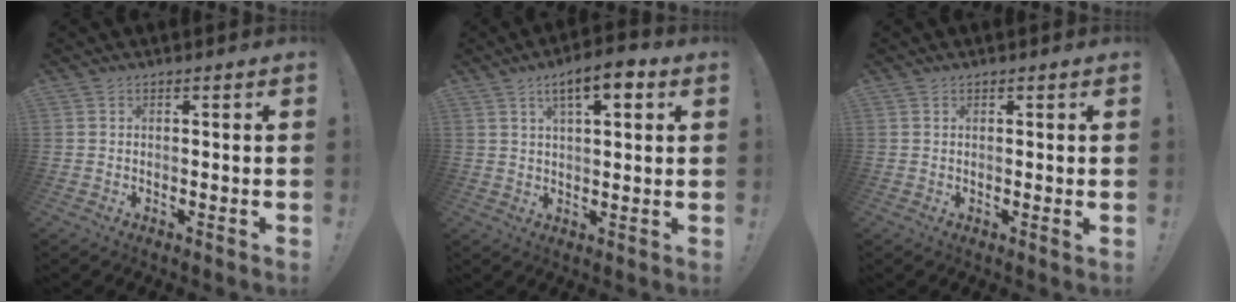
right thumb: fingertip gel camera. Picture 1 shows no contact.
{"total": 7.7, "force": [3.7, 2.4, 6.3], "torque": [-0.096, -0.013, 0.060]}
{"total": 0.8, "force": [0.5, -0.1, 0.6], "torque": [-0.002, -0.004, 0.006]}